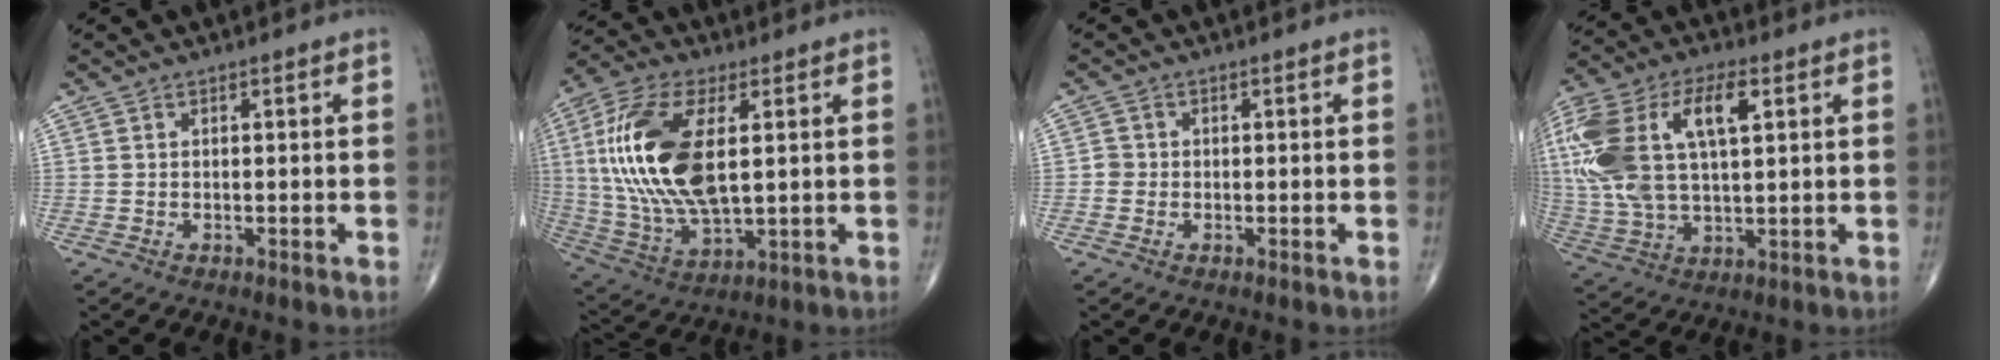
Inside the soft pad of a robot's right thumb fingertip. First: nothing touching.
{"total": 20.8, "force": [3.4, 9.8, 18.0], "torque": [-0.385, -0.011, 0.066]}
{"total": 1.6, "force": [-0.4, 1.5, 0.3], "torque": [0.007, 0.007, -0.011]}
{"total": 23.1, "force": [6.0, 11.5, 19.1], "torque": [-0.434, 0.020, 0.110]}